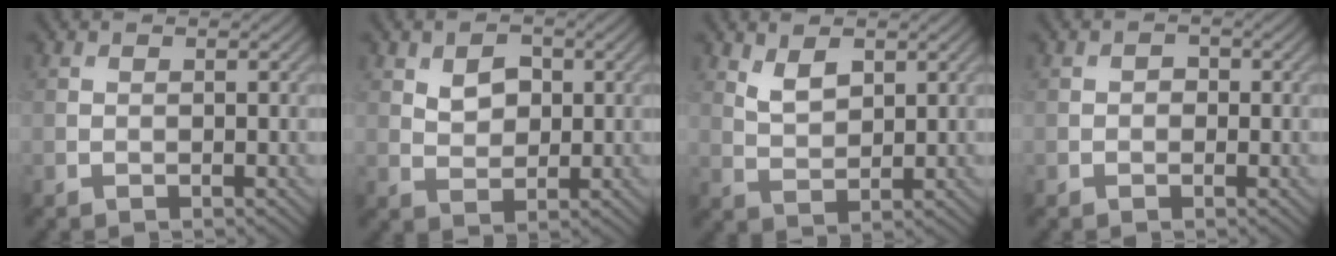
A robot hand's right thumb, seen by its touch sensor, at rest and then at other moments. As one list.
[{"total": 3.6, "force": [1.2, 2.5, 2.3], "torque": [-0.046, -0.001, 0.019]}, {"total": 3.7, "force": [2.1, 1.9, 2.4], "torque": [-0.055, -0.005, 0.045]}, {"total": 1.2, "force": [-0.1, 1.0, 0.6], "torque": [-0.008, -0.004, -0.006]}]